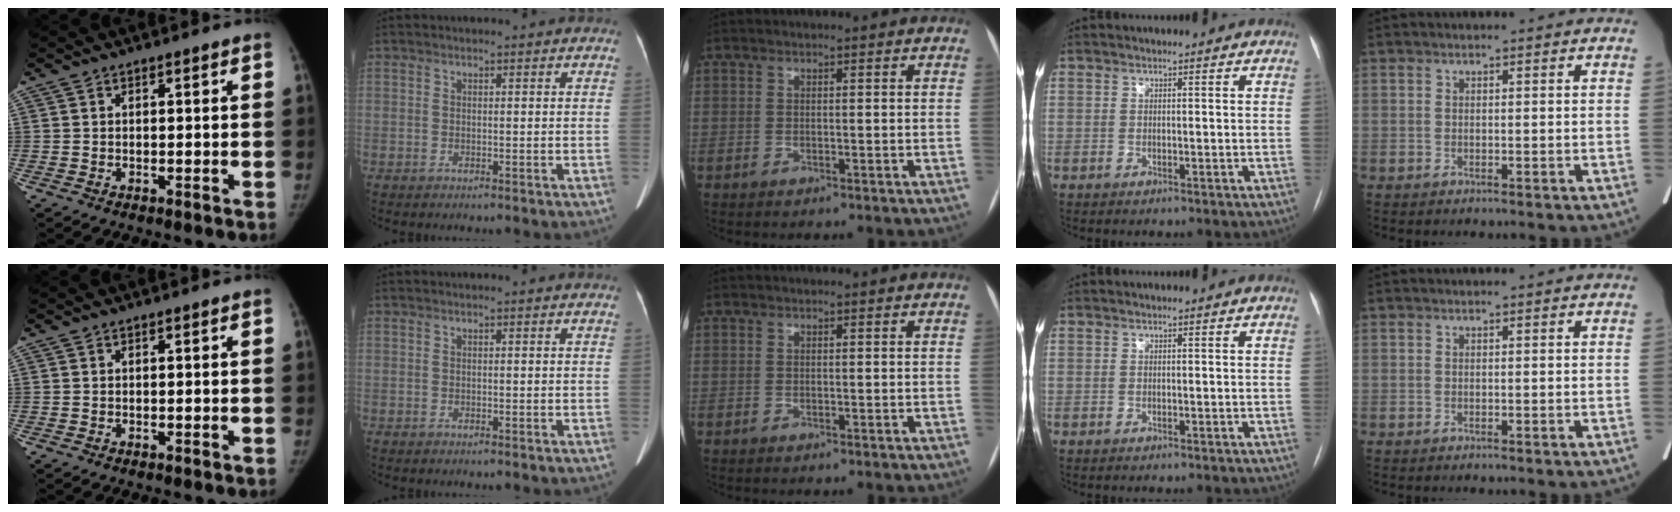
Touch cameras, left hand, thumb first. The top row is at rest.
{}